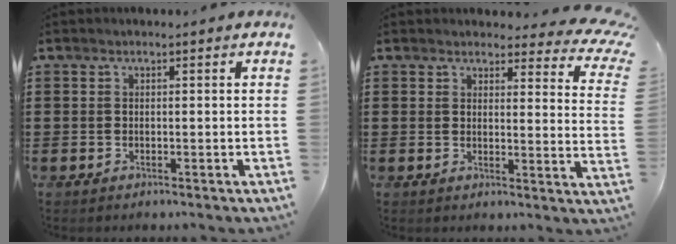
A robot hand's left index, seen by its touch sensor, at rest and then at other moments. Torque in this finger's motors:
{"motor_torque": [2.14, 0.00, 0.25, 0.00]}